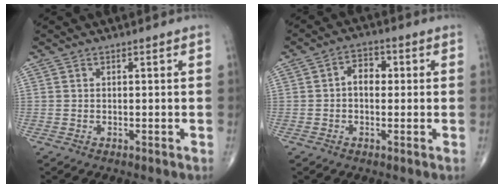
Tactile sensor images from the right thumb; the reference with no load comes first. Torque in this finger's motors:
{"motor_torque": [0.35, -0.32, 0.12, 0.08, 0.03]}